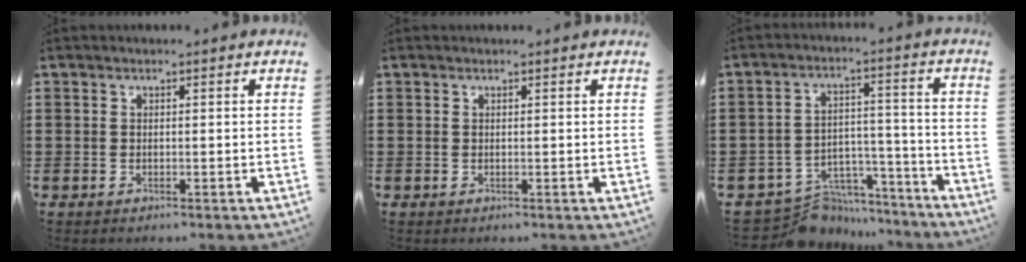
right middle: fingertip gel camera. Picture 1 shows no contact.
{"total": 0.0}
{"total": 7.7, "force": [-7.1, 2.6, 1.0], "torque": [-0.023, 0.023, -0.139]}